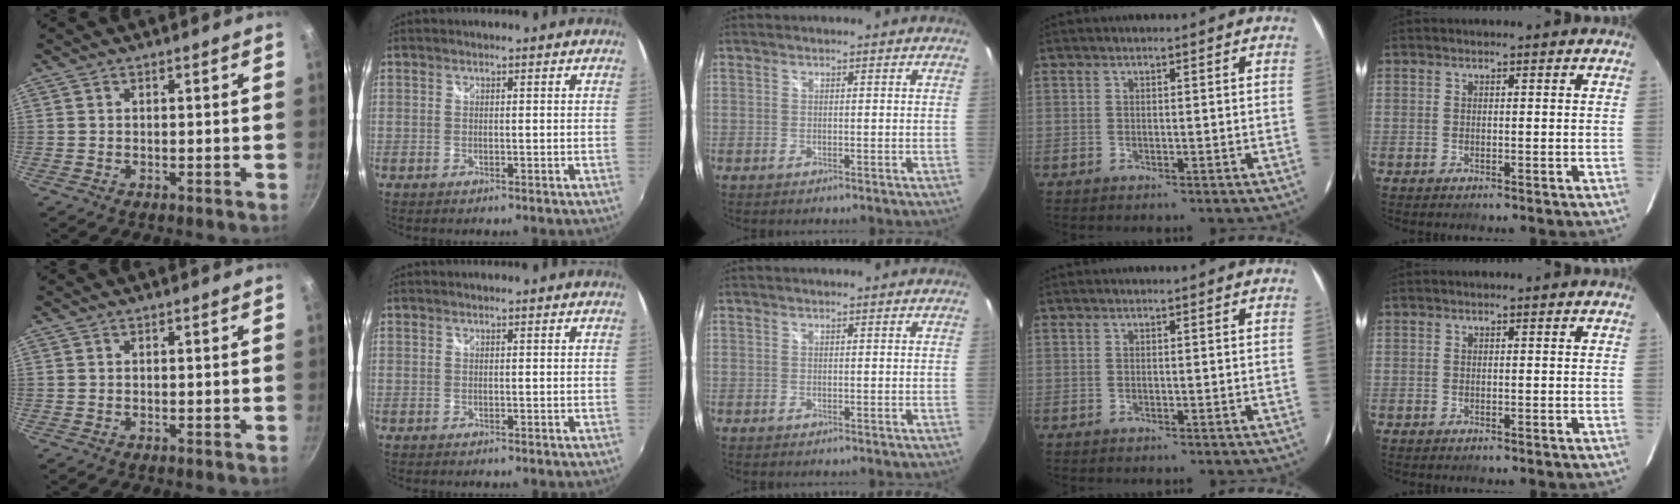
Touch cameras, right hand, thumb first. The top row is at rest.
{}